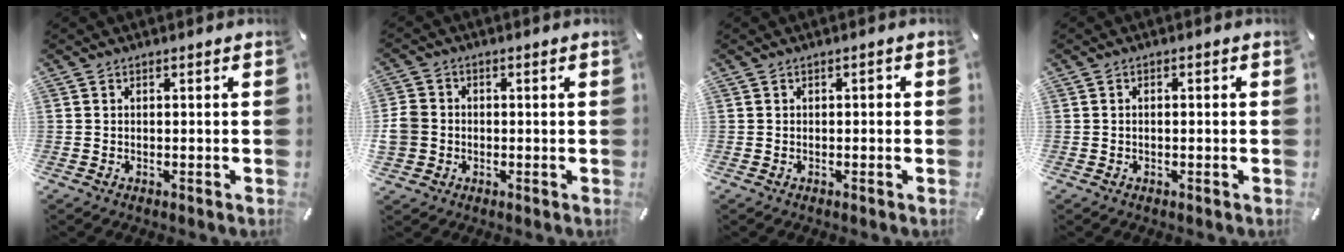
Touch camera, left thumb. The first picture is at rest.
{"total": 5.3, "force": [-0.2, 5.0, 1.7], "torque": [-0.049, 0.010, -0.002]}
{"total": 1.1, "force": [0.0, 0.7, 0.9], "torque": [-0.018, 0.007, -0.003]}
{"total": 0.8, "force": [-0.3, 0.4, 0.7], "torque": [-0.013, 0.001, -0.005]}